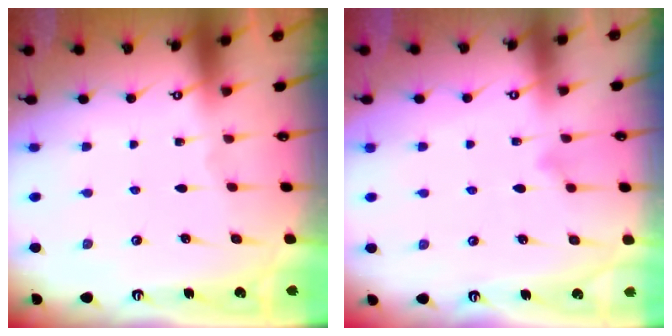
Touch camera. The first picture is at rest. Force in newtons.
{"total": 6.2, "press": 6.2, "slide": 0.5}